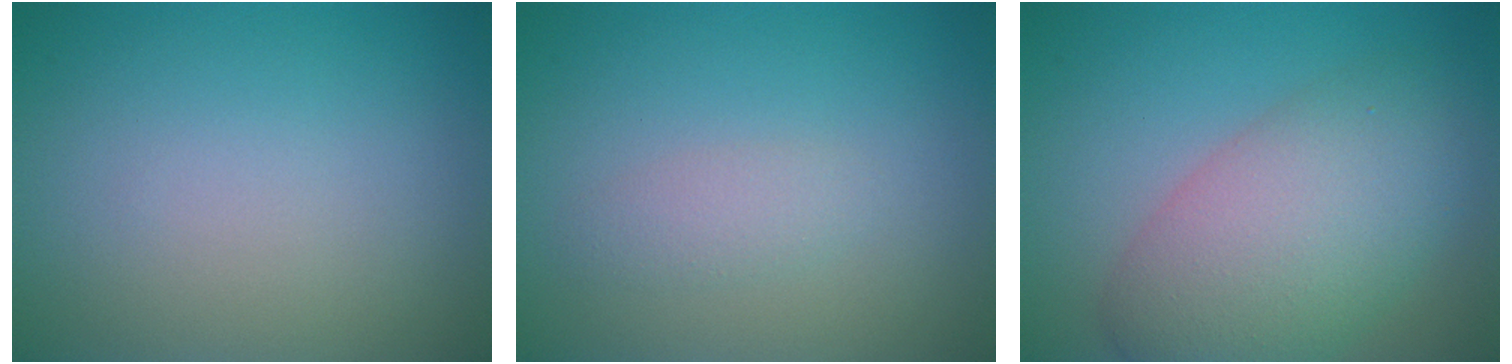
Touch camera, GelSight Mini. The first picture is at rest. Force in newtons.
{"total": 1.4, "press": 1.4, "slide": 0.1}
{"total": 7.9, "press": 7.9, "slide": 0.4}